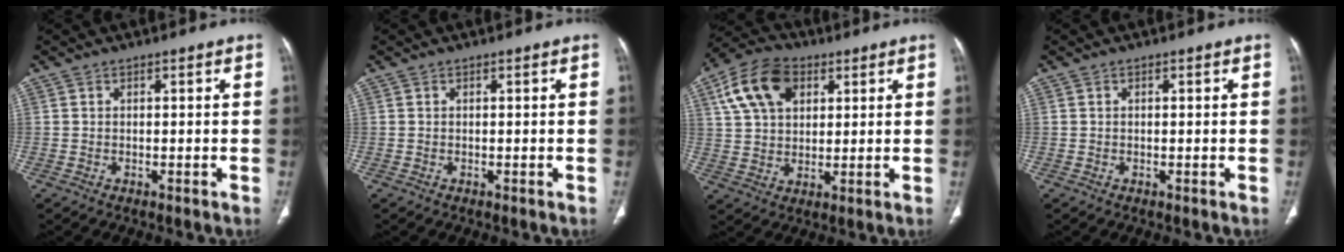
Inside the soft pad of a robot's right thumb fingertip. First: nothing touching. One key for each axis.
{"total": 0.0}
{"total": 12.9, "fx": 5.1, "fy": 8.5, "fz": 8.2, "tx": -0.140, "ty": 0.002, "tz": 0.091}
{"total": 0.7, "fx": 0.2, "fy": 0.3, "fz": 0.6, "tx": -0.016, "ty": 0.005, "tz": 0.005}